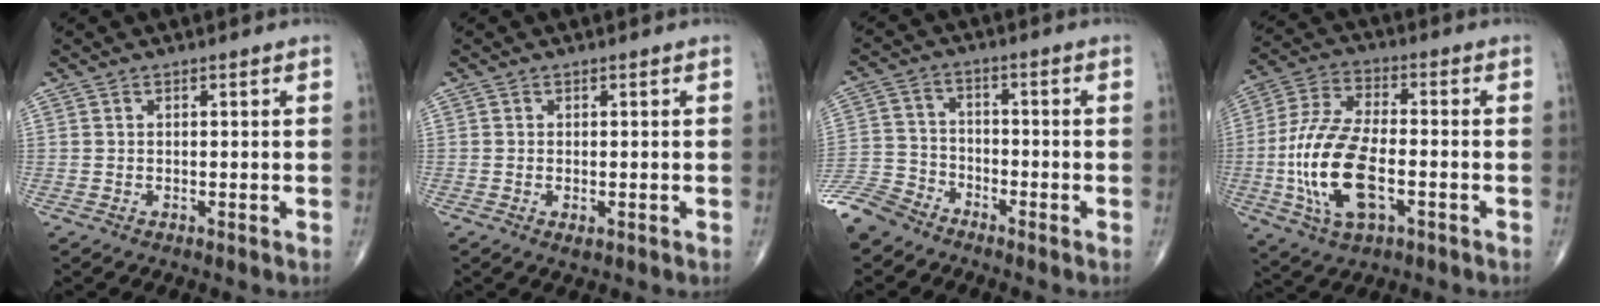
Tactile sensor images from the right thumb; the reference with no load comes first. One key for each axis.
{"total": 1.1, "fx": -0.4, "fy": 0.6, "fz": 0.9, "tx": -0.015, "ty": -0.004, "tz": -0.004}
{"total": 8.5, "fx": -7.1, "fy": 4.3, "fz": 1.8, "tx": -0.039, "ty": 0.022, "tz": -0.149}
{"total": 16.4, "fx": -3.8, "fy": 7.8, "fz": 14.0, "tx": -0.293, "ty": 0.017, "tz": -0.068}